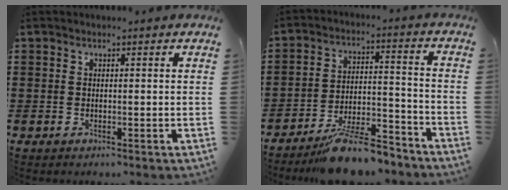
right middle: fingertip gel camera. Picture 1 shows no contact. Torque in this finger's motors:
{"motor_torque": [1.02, -0.90, 0.49, 0.21]}